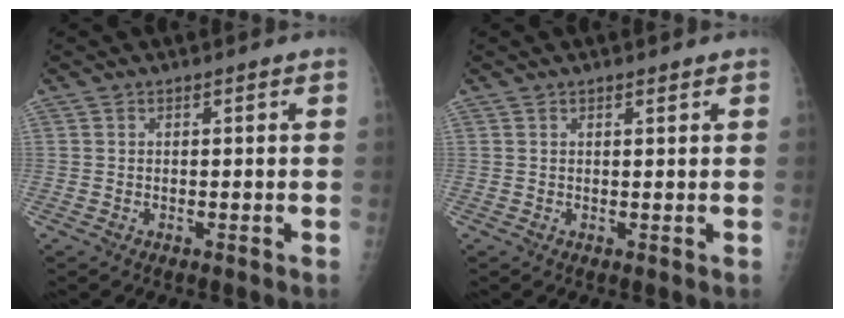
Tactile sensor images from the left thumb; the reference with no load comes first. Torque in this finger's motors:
{"motor_torque": [-0.34, -0.23, -0.21, 0.04, -0.08]}